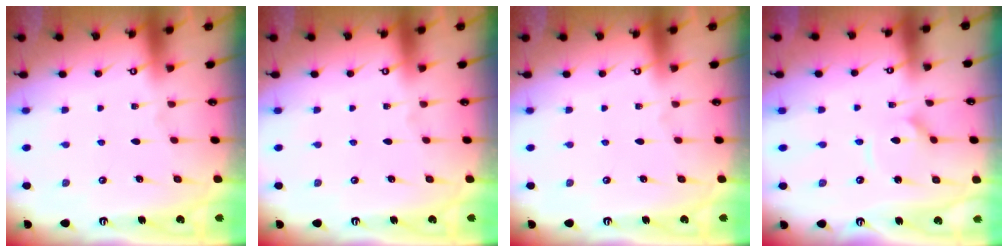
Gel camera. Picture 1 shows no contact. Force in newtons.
{"total": 0.0}
{"total": 0.0}
{"total": 5.3, "press": 5.3, "slide": 0.4}